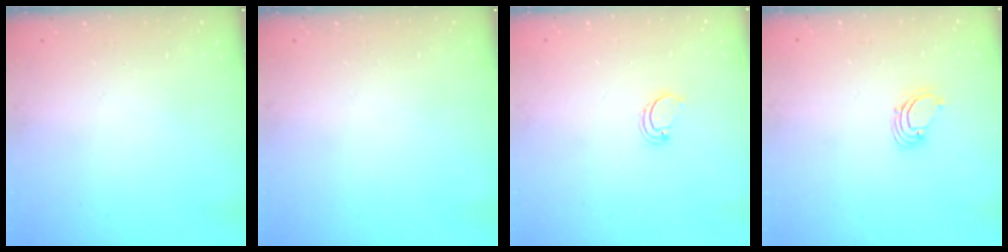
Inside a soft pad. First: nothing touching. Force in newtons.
{"total": 0.0}
{"total": 2.6, "press": 2.5, "slide": 0.5}
{"total": 1.6, "press": 1.6, "slide": 0.1}